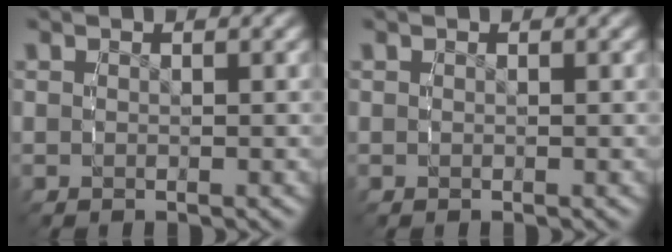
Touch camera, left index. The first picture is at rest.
{"total": 0.0}